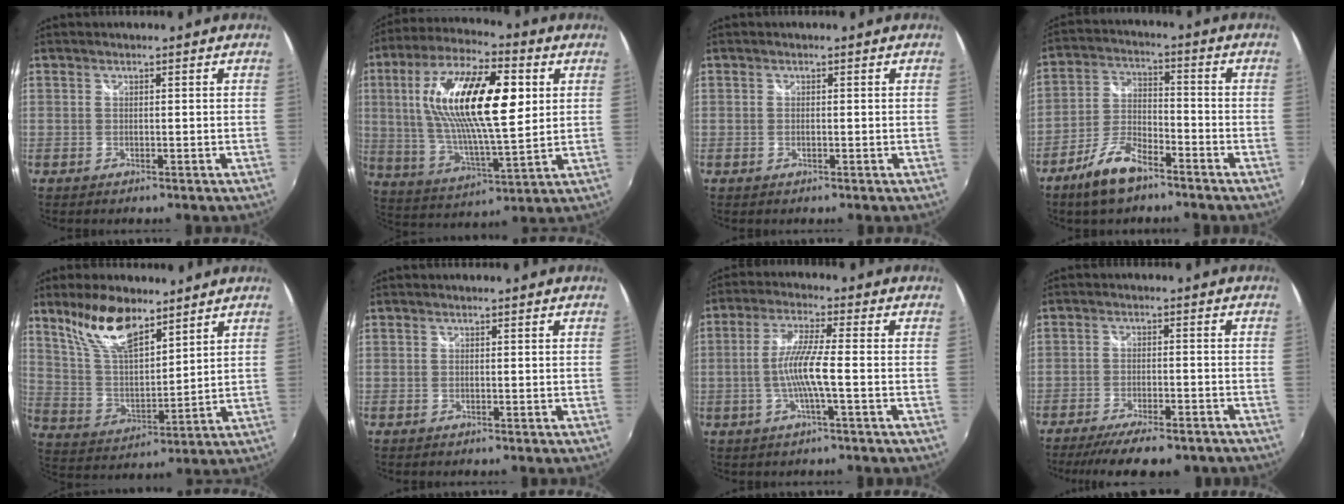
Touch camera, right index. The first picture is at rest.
{"total": 21.8, "force": [5.1, 7.2, 20.0], "torque": [-0.375, 0.014, 0.093]}
{"total": 0.6, "force": [0.0, 0.3, 0.5], "torque": [-0.011, -0.001, -0.003]}
{"total": 9.3, "force": [-6.6, 3.5, 5.6], "torque": [-0.125, 0.000, -0.123]}
{"total": 13.5, "force": [9.5, 4.9, 8.2], "torque": [-0.158, 0.014, 0.191]}
{"total": 0.0}
{"total": 7.3, "force": [-1.7, -0.1, 7.1], "torque": [-0.145, -0.001, -0.032]}
{"total": 14.0, "force": [-11.4, 3.5, 7.3], "torque": [-0.152, -0.034, -0.166]}